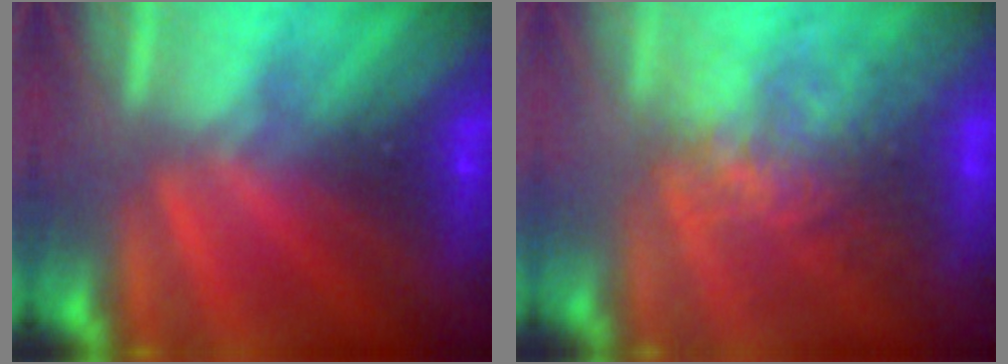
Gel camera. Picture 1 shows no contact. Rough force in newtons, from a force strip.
{"total": 3.6}